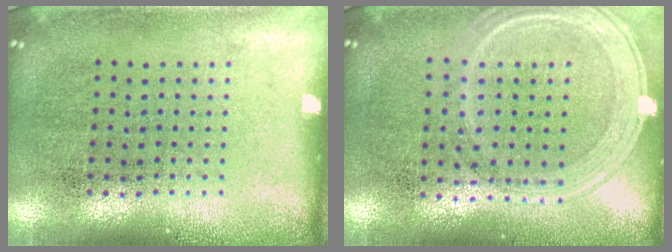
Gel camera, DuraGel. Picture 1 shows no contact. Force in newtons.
{"total": 1.3, "press": 1.2, "slide": 0.3}